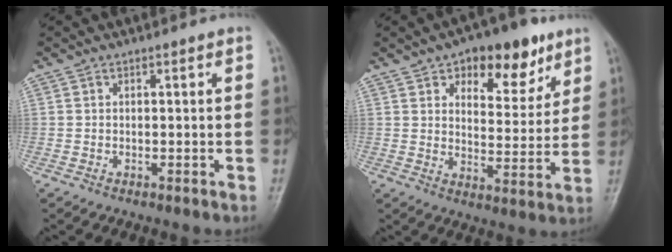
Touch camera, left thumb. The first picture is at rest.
{"total": 11.5, "force": [6.9, 5.5, 7.4], "torque": [-0.068, -0.036, 0.100]}